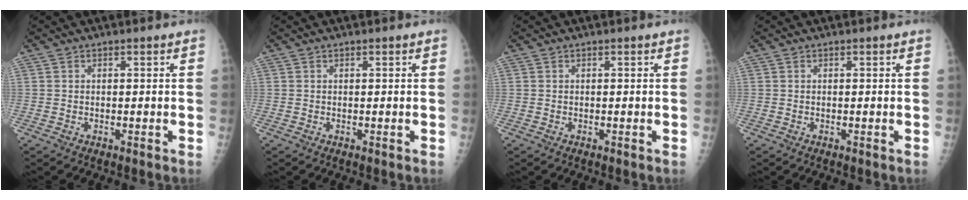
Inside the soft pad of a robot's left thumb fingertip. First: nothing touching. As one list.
[{"total": 0.0}, {"total": 0.0}, {"total": 0.0}]